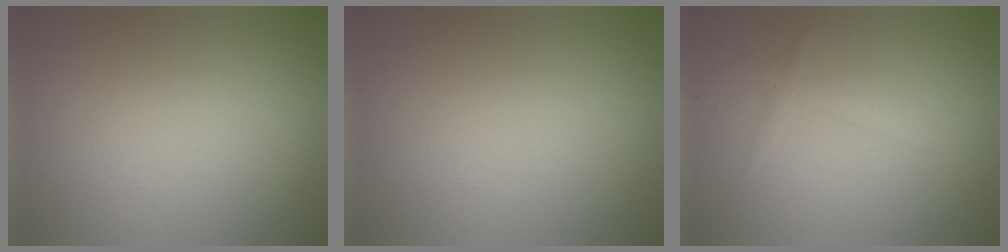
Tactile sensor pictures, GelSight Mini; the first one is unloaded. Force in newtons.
{"total": 0.0}
{"total": 1.1, "press": 1.1, "slide": 0.2}